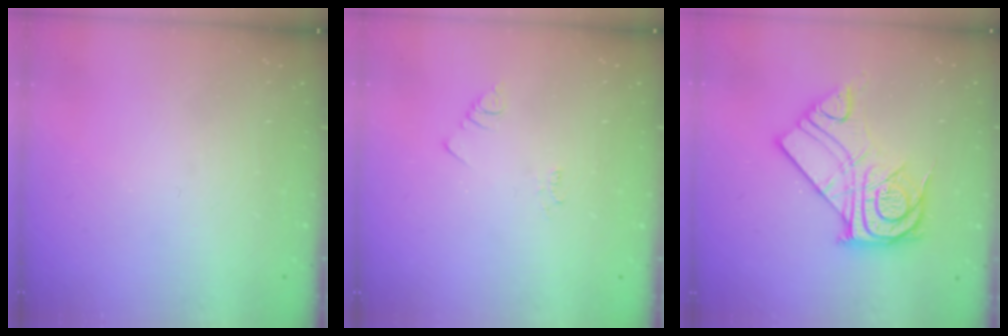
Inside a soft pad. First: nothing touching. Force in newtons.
{"total": 2.2, "press": 2.1, "slide": 0.4}
{"total": 16.6, "press": 16.5, "slide": 1.4}